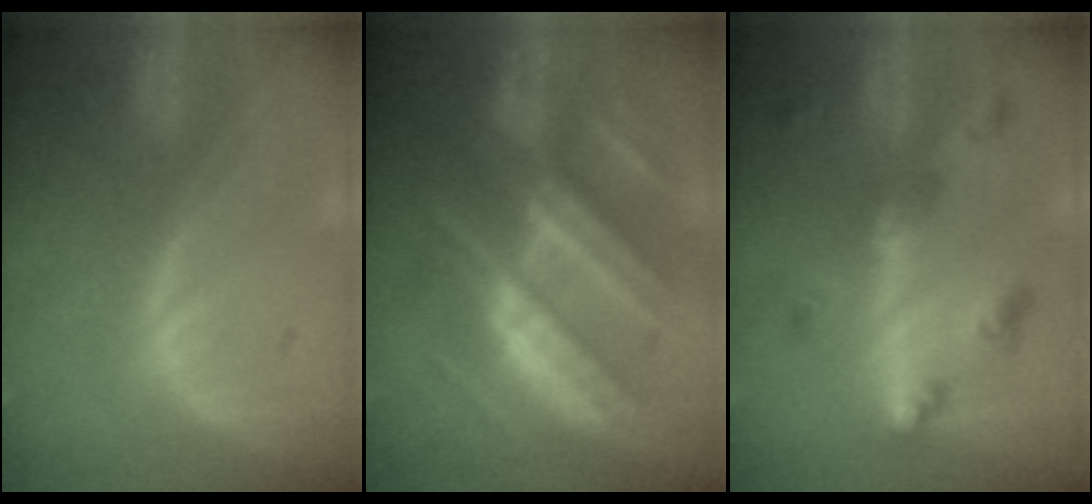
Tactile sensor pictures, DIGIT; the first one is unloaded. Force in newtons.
{"total": 11.2, "press": 11.1, "slide": 1.0}
{"total": 6.7, "press": 5.8, "slide": 3.3}